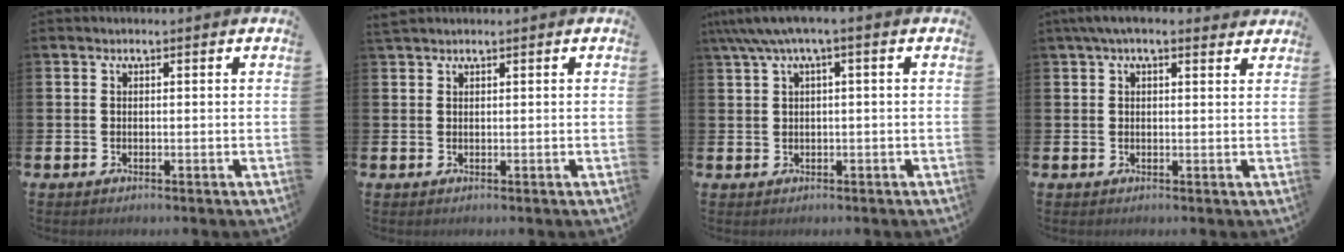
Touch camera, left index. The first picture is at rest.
{"total": 1.2, "force": [1.1, 0.3, 0.2], "torque": [-0.001, 0.001, 0.020]}
{"total": 3.5, "force": [1.2, 0.4, 3.2], "torque": [-0.063, 0.001, 0.021]}
{"total": 3.3, "force": [2.6, 1.0, 1.7], "torque": [-0.036, -0.001, 0.046]}